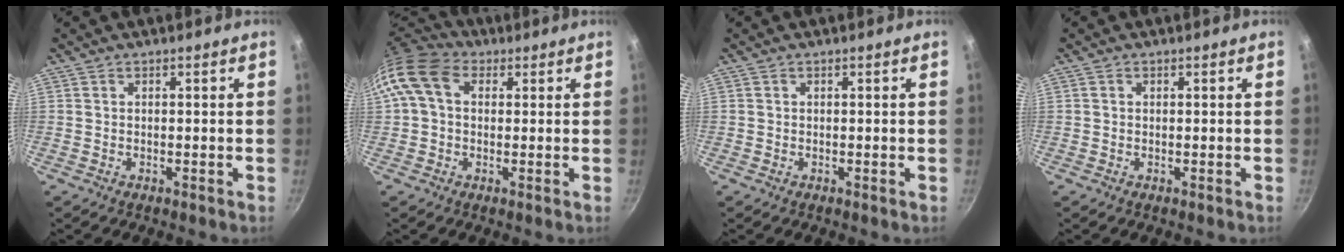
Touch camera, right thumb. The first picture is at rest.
{"total": 12.2, "force": [2.8, 8.9, 7.8], "torque": [-0.146, 0.024, 0.033]}
{"total": 0.0}
{"total": 0.0}